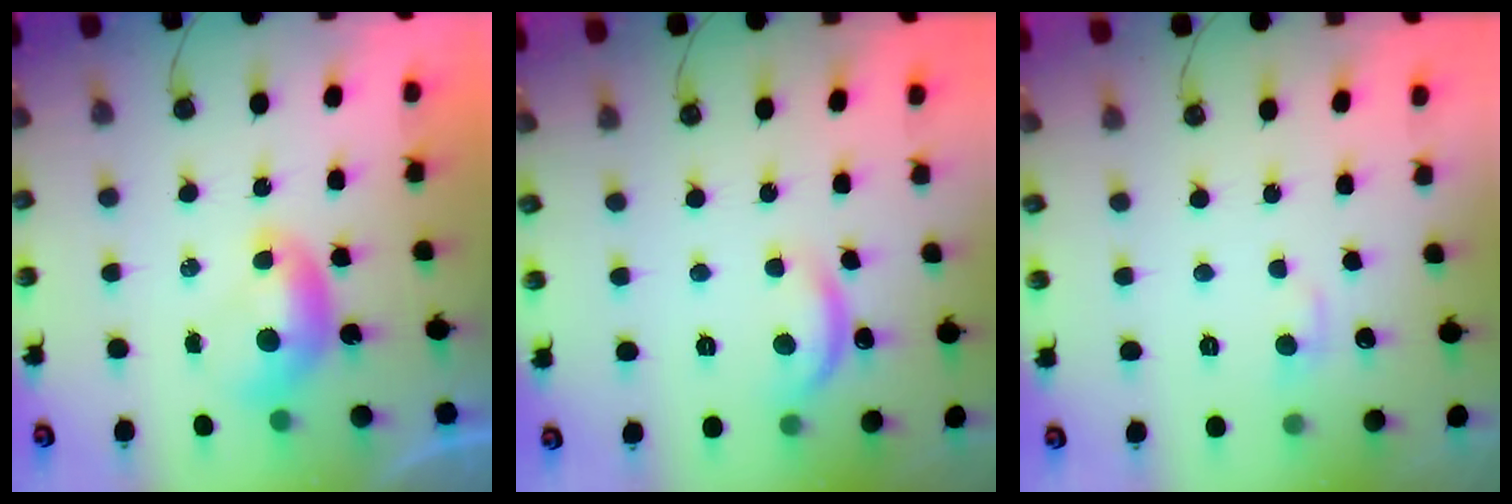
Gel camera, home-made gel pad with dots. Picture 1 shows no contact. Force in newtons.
{"total": 4.4, "press": 4.3, "slide": 0.7}
{"total": 1.1, "press": 0.8, "slide": 0.8}